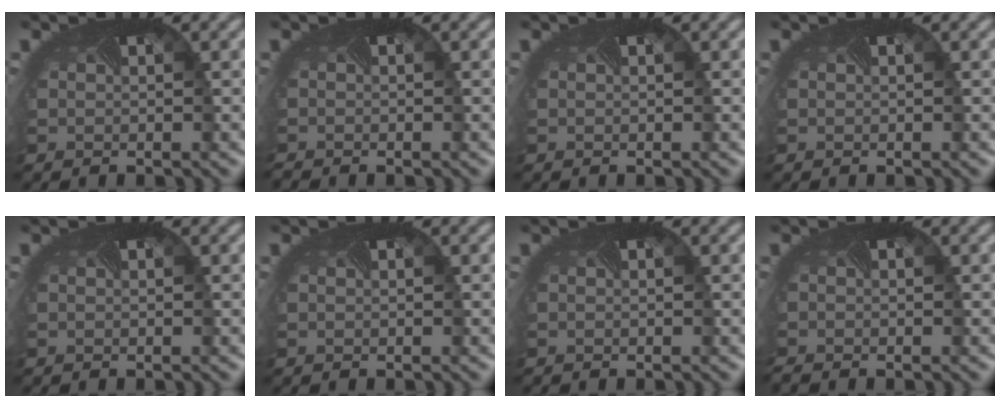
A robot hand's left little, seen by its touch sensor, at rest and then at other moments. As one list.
[{"total": 0.9, "force": [-0.9, -0.3, -0.1], "torque": [-0.006, -0.010, -0.018]}, {"total": 0.0}, {"total": 0.0}, {"total": 0.0}, {"total": 0.0}, {"total": 0.0}, {"total": 1.1, "force": [-1.1, -0.1, 0.2], "torque": [-0.010, -0.012, -0.022]}]